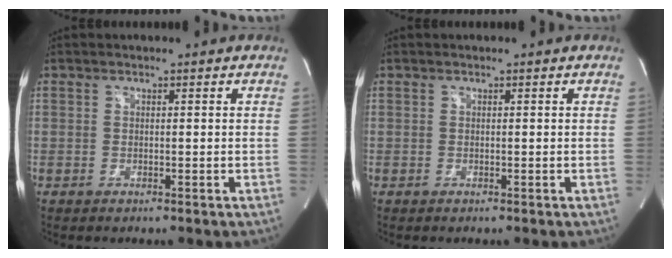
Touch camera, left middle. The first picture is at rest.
{"total": 0.0}